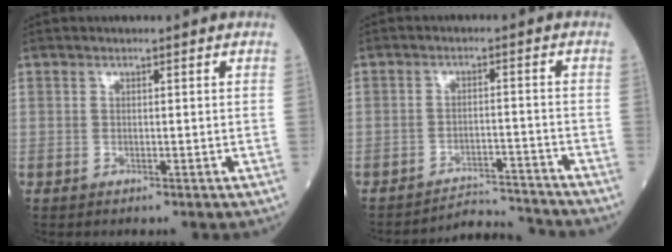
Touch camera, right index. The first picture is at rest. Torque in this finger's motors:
{"motor_torque": [0.23, -0.77, 0.14, -0.01]}